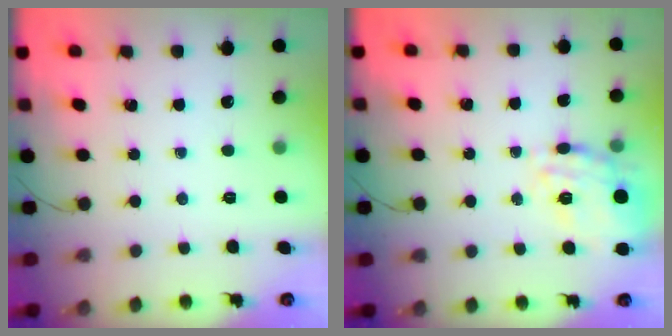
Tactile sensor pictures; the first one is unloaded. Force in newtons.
{"total": 17.9, "press": 17.8, "slide": 1.3}